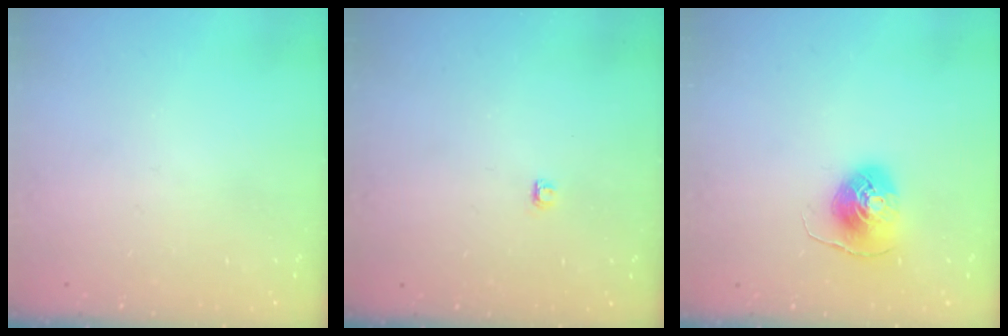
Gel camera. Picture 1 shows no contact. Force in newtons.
{"total": 2.8, "press": 2.8, "slide": 0.4}
{"total": 8.1, "press": 8.1, "slide": 0.4}